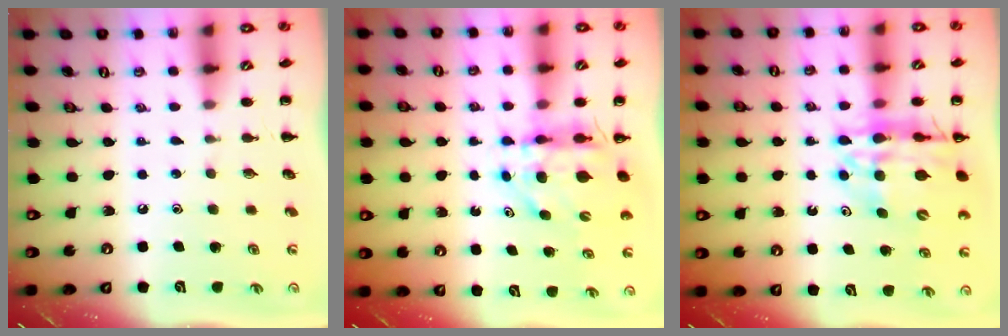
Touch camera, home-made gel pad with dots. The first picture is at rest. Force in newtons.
{"total": 7.2, "press": 6.6, "slide": 2.9}
{"total": 16.7, "press": 16.2, "slide": 4.2}